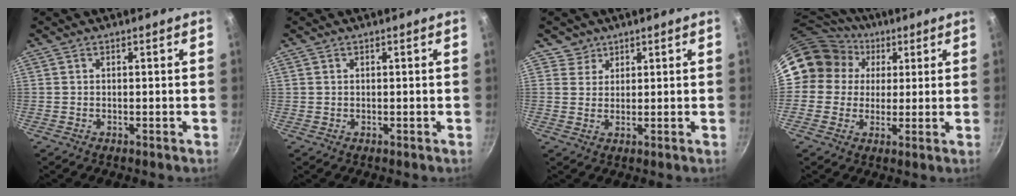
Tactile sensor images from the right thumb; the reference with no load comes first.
{"total": 0.0}
{"total": 3.1, "force": [1.9, 2.4, -0.4], "torque": [0.036, -0.002, 0.027]}
{"total": 14.2, "force": [4.2, 12.7, 4.8], "torque": [-0.064, 0.016, 0.059]}